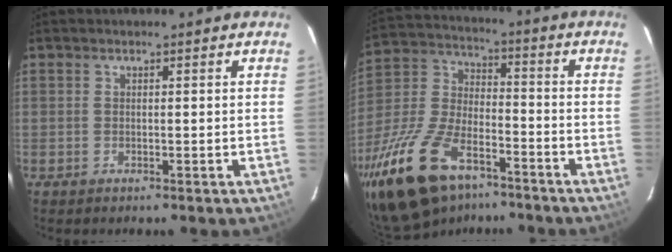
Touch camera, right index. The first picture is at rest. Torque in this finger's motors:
{"motor_torque": [1.09, -1.05, 0.89, 0.21]}